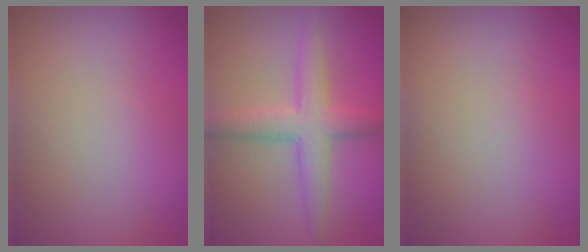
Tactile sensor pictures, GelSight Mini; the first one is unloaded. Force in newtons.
{"total": 4.4, "press": 4.4, "slide": 0.1}
{"total": 0.0}